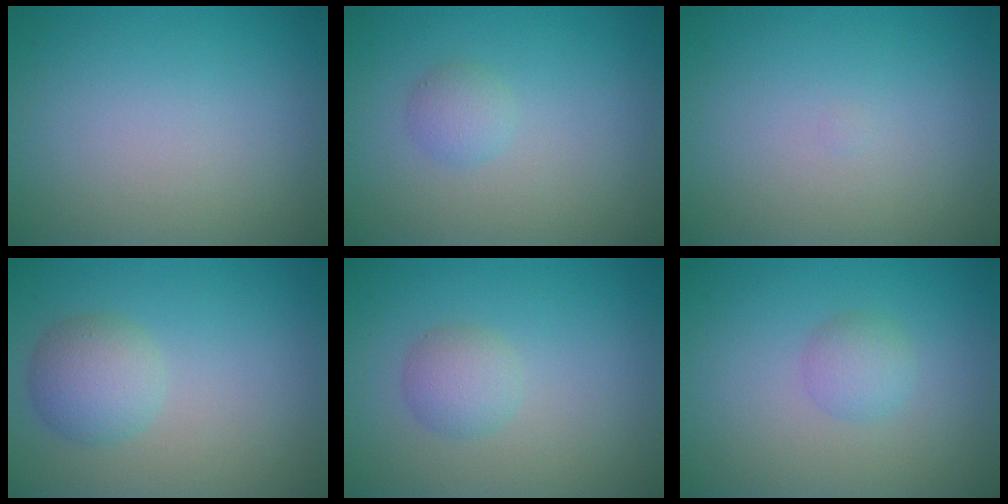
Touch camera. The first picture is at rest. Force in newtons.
{"total": 1.4, "press": 1.4, "slide": 0.0}
{"total": 0.0}
{"total": 3.2, "press": 3.2, "slide": 0.3}
{"total": 2.0, "press": 2.0, "slide": 0.0}
{"total": 1.8, "press": 1.8, "slide": 0.1}